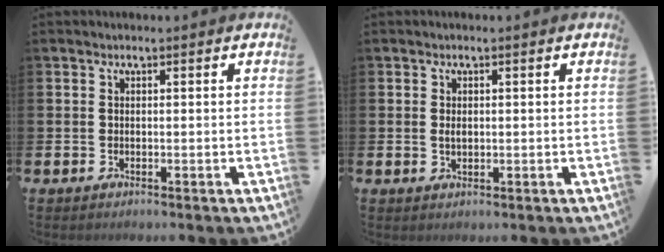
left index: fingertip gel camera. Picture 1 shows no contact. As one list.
[{"total": 1.0, "force": [0.1, 0.6, 0.8], "torque": [-0.004, 0.001, -0.002]}]